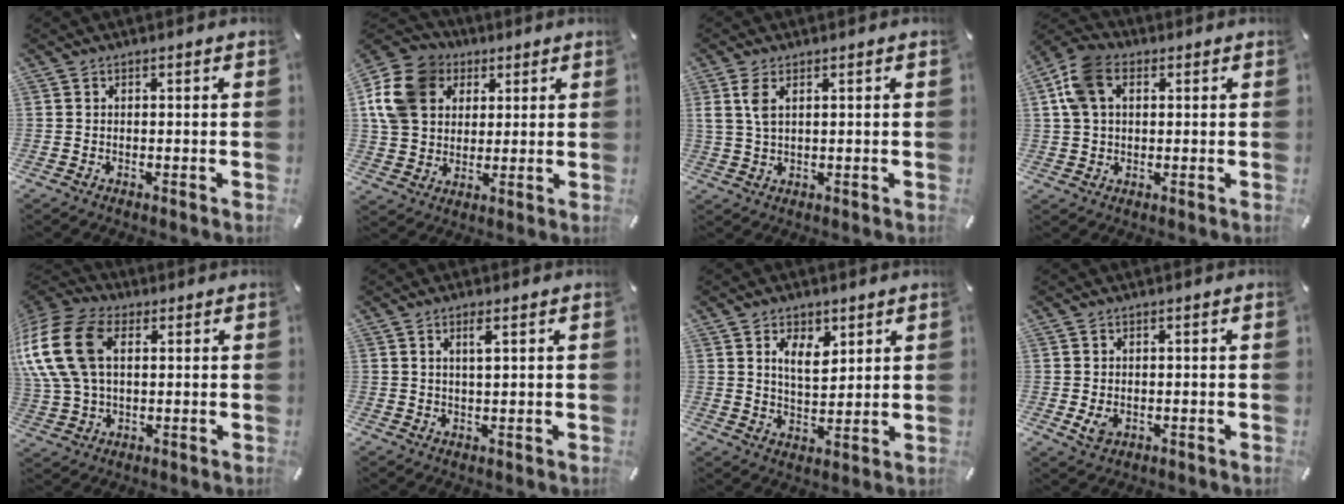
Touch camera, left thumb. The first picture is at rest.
{"total": 13.6, "force": [4.1, 11.6, 5.8], "torque": [-0.147, -0.006, 0.078]}
{"total": 4.0, "force": [1.5, 1.3, 3.4], "torque": [-0.088, -0.003, 0.021]}
{"total": 10.0, "force": [3.2, 7.2, 6.1], "torque": [-0.144, 0.014, 0.064]}
{"total": 19.0, "force": [4.6, 13.0, 13.0], "torque": [-0.309, -0.001, 0.081]}
{"total": 2.7, "force": [1.4, 0.4, 2.3], "torque": [-0.050, 0.001, 0.022]}
{"total": 7.0, "force": [3.8, 4.2, 4.2], "torque": [-0.066, -0.012, 0.063]}
{"total": 2.8, "force": [-0.5, 2.3, 1.7], "torque": [-0.026, -0.002, -0.009]}